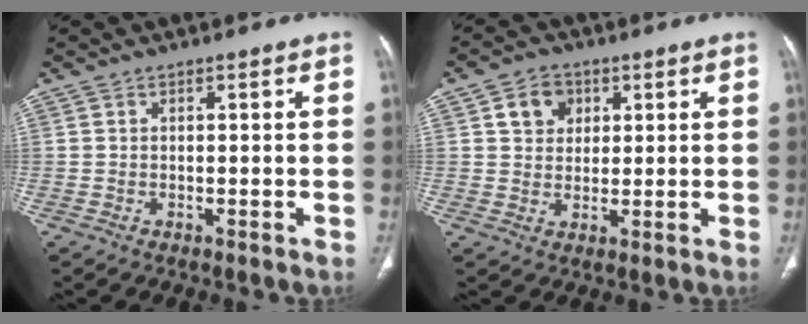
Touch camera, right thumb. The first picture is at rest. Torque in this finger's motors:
{"motor_torque": [-0.08, 0.93, 0.54, -0.42, 0.01]}